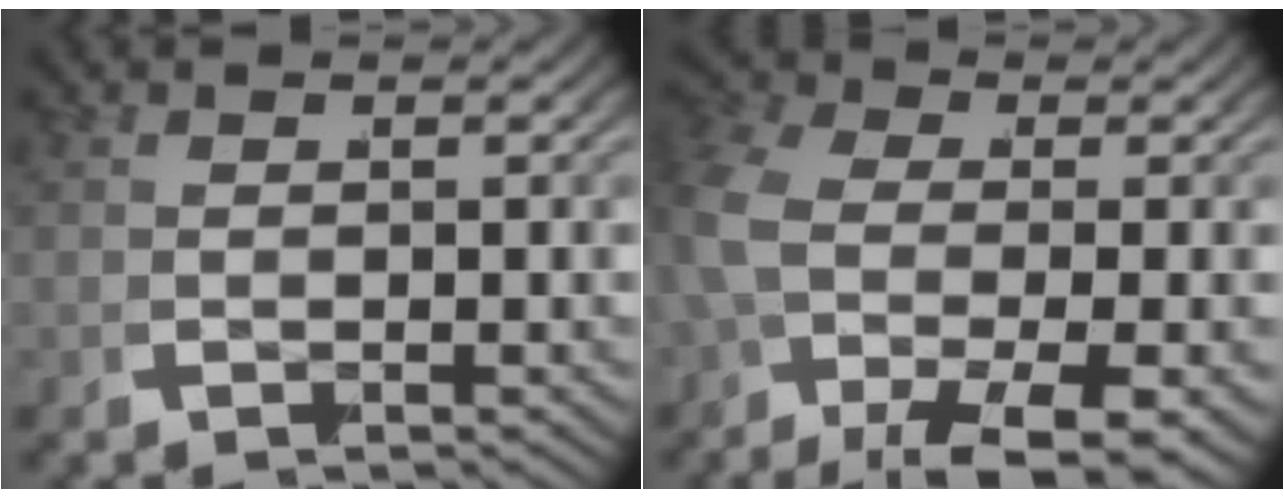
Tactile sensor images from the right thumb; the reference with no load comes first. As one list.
[{"total": 6.7, "force": [-2.6, 3.4, 5.2], "torque": [-0.120, -0.028, -0.028]}]